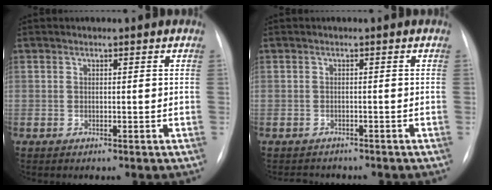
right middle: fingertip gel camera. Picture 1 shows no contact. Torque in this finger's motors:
{"motor_torque": [-0.11, 0.13, -0.02, -0.01]}